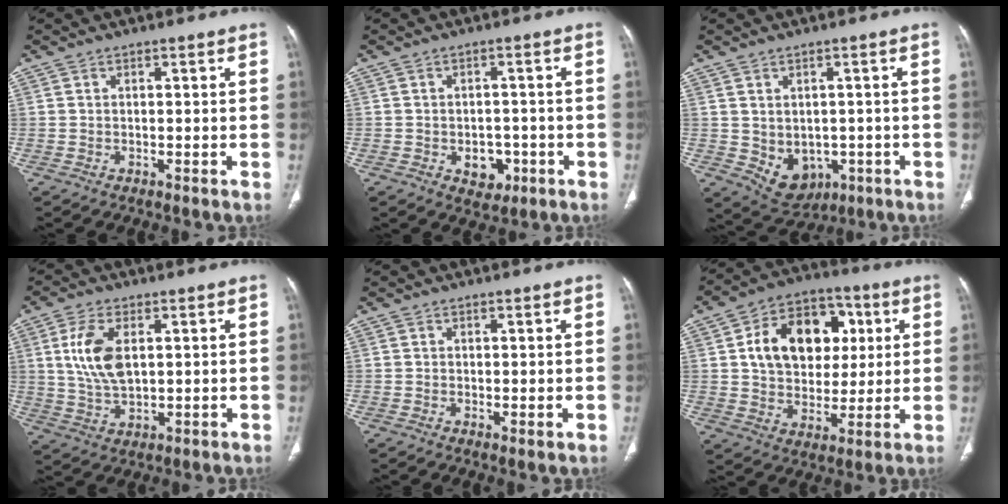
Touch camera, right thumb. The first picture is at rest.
{"total": 5.0, "force": [-1.8, 3.7, 2.9], "torque": [-0.016, 0.011, -0.016]}
{"total": 8.1, "force": [-2.0, 6.3, 4.7], "torque": [-0.050, 0.005, -0.005]}
{"total": 9.3, "force": [2.2, 4.9, 7.6], "torque": [-0.156, -0.008, 0.047]}
{"total": 0.9, "force": [0.0, 0.3, 0.8], "torque": [-0.018, -0.006, -0.001]}
{"total": 17.6, "force": [4.0, 12.8, 11.4], "torque": [-0.144, 0.009, 0.065]}